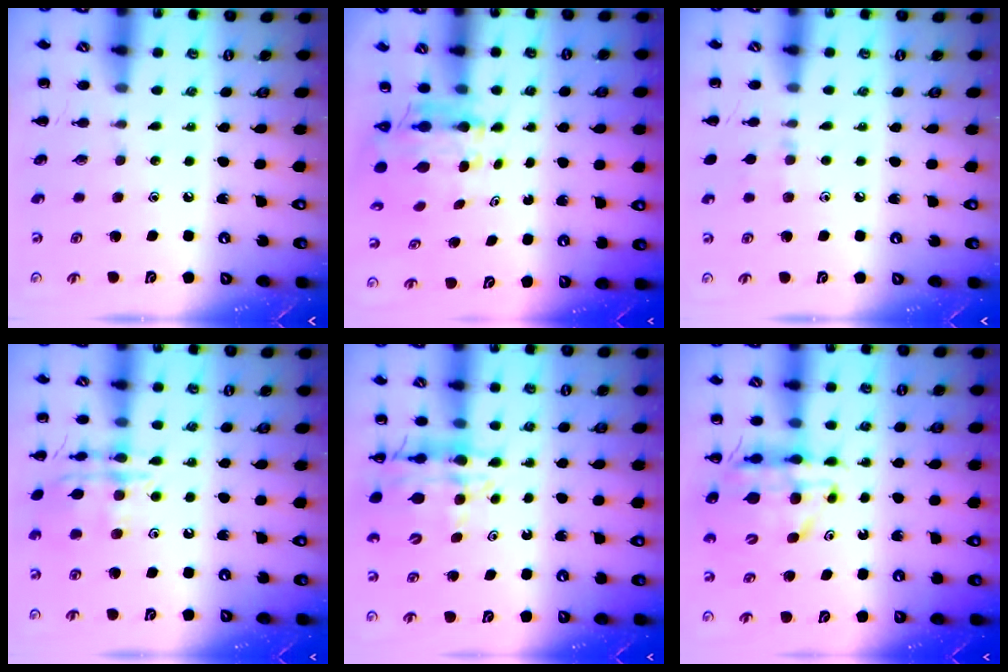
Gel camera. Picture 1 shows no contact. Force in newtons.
{"total": 5.3, "press": 5.1, "slide": 1.2}
{"total": 4.9, "press": 4.6, "slide": 1.7}
{"total": 15.2, "press": 15.2, "slide": 0.8}
{"total": 11.6, "press": 11.1, "slide": 3.3}
{"total": 12.3, "press": 11.7, "slide": 3.7}